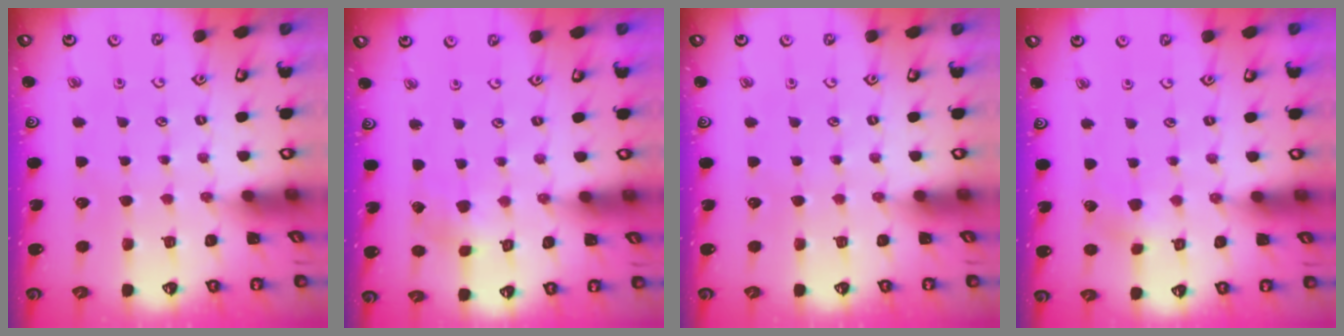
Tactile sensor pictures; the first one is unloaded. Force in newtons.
{"total": 2.5, "press": 2.5, "slide": 0.3}
{"total": 0.0}
{"total": 2.9, "press": 2.8, "slide": 0.2}